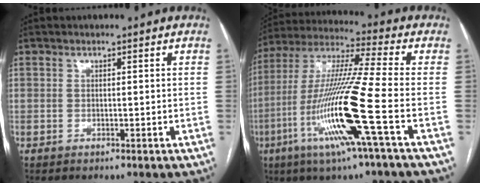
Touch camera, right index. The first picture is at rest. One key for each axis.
{"total": 17.5, "fx": -6.0, "fy": -1.1, "fz": 16.4, "tx": -0.333, "ty": -0.018, "tz": -0.121}